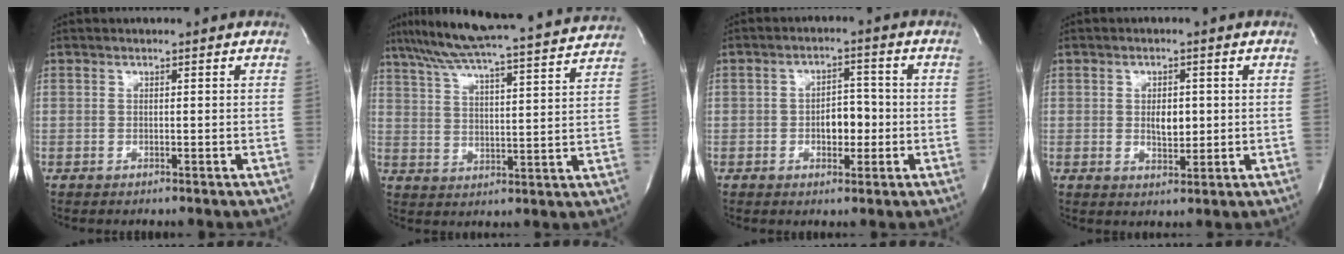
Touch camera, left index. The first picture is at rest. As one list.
[{"total": 22.0, "force": [19.8, 0.2, 9.7], "torque": [-0.167, -0.005, 0.274]}, {"total": 4.7, "force": [-1.4, 2.5, 3.7], "torque": [-0.053, 0.007, -0.020]}, {"total": 3.5, "force": [-0.2, 1.8, 3.0], "torque": [-0.048, -0.008, 0.002]}]